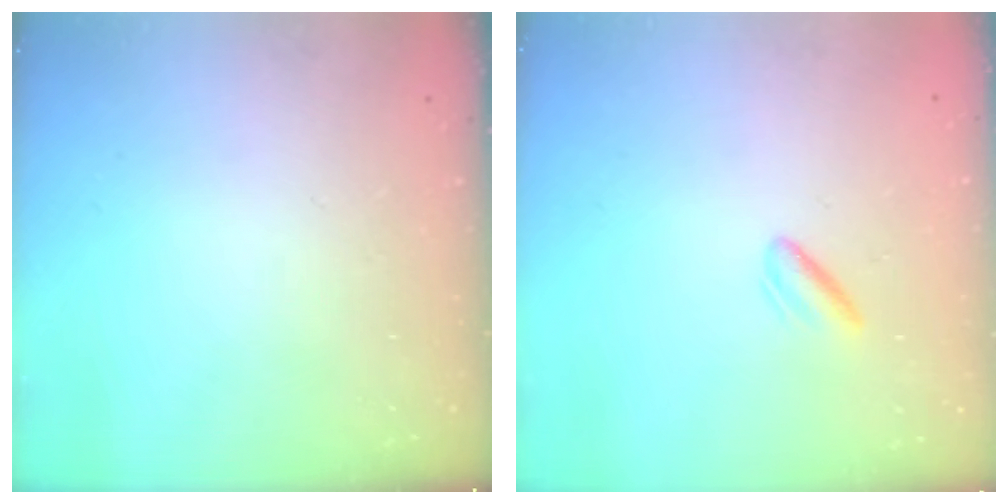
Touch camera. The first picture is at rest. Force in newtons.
{"total": 3.0, "press": 2.7, "slide": 1.3}